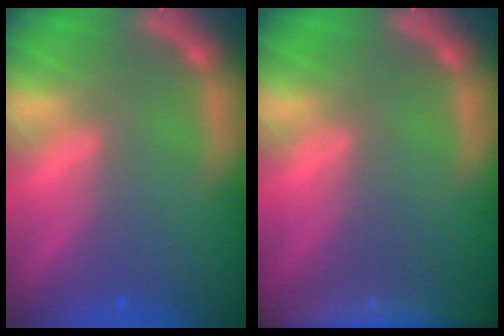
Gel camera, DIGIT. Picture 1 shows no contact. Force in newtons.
{"total": 7.4}